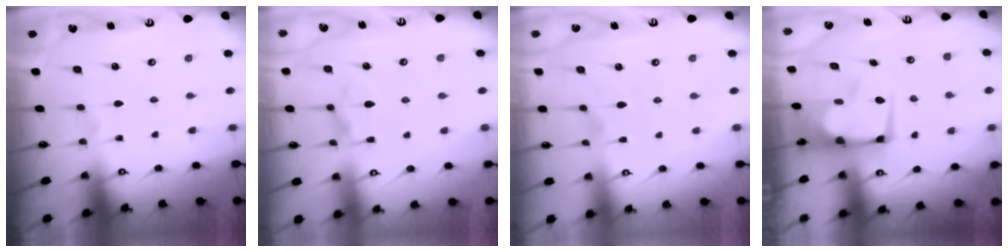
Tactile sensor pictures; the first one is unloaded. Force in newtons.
{"total": 1.7, "press": 1.1, "slide": 1.3}
{"total": 3.2, "press": 3.0, "slide": 1.1}
{"total": 6.1, "press": 5.9, "slide": 1.3}